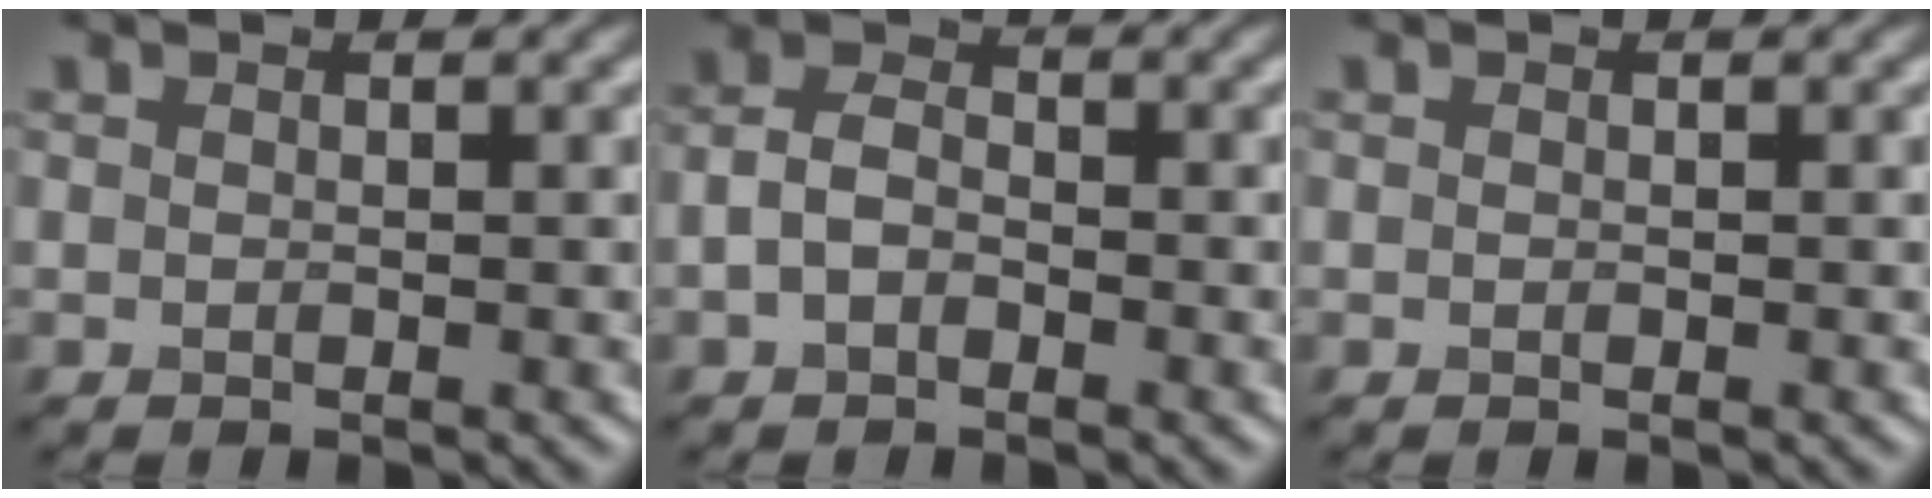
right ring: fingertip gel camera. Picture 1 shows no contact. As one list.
[{"total": 2.5, "force": [-0.8, 1.7, 1.7], "torque": [-0.036, 0.007, -0.023]}, {"total": 0.0}]